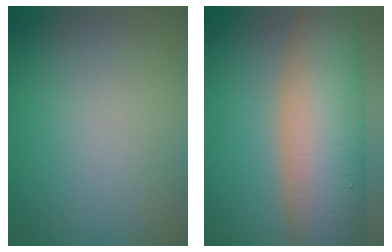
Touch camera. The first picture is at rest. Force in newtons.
{"total": 11.6, "press": 11.6, "slide": 0.6}